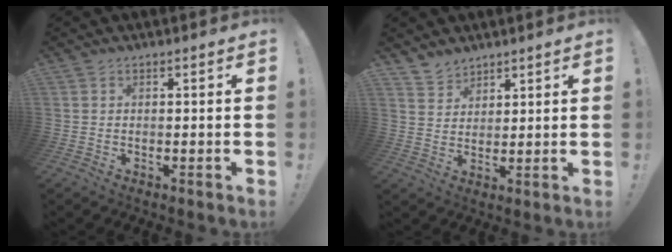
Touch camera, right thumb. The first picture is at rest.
{"total": 4.9, "force": [4.2, 2.6, 0.2], "torque": [-0.003, -0.034, 0.081]}